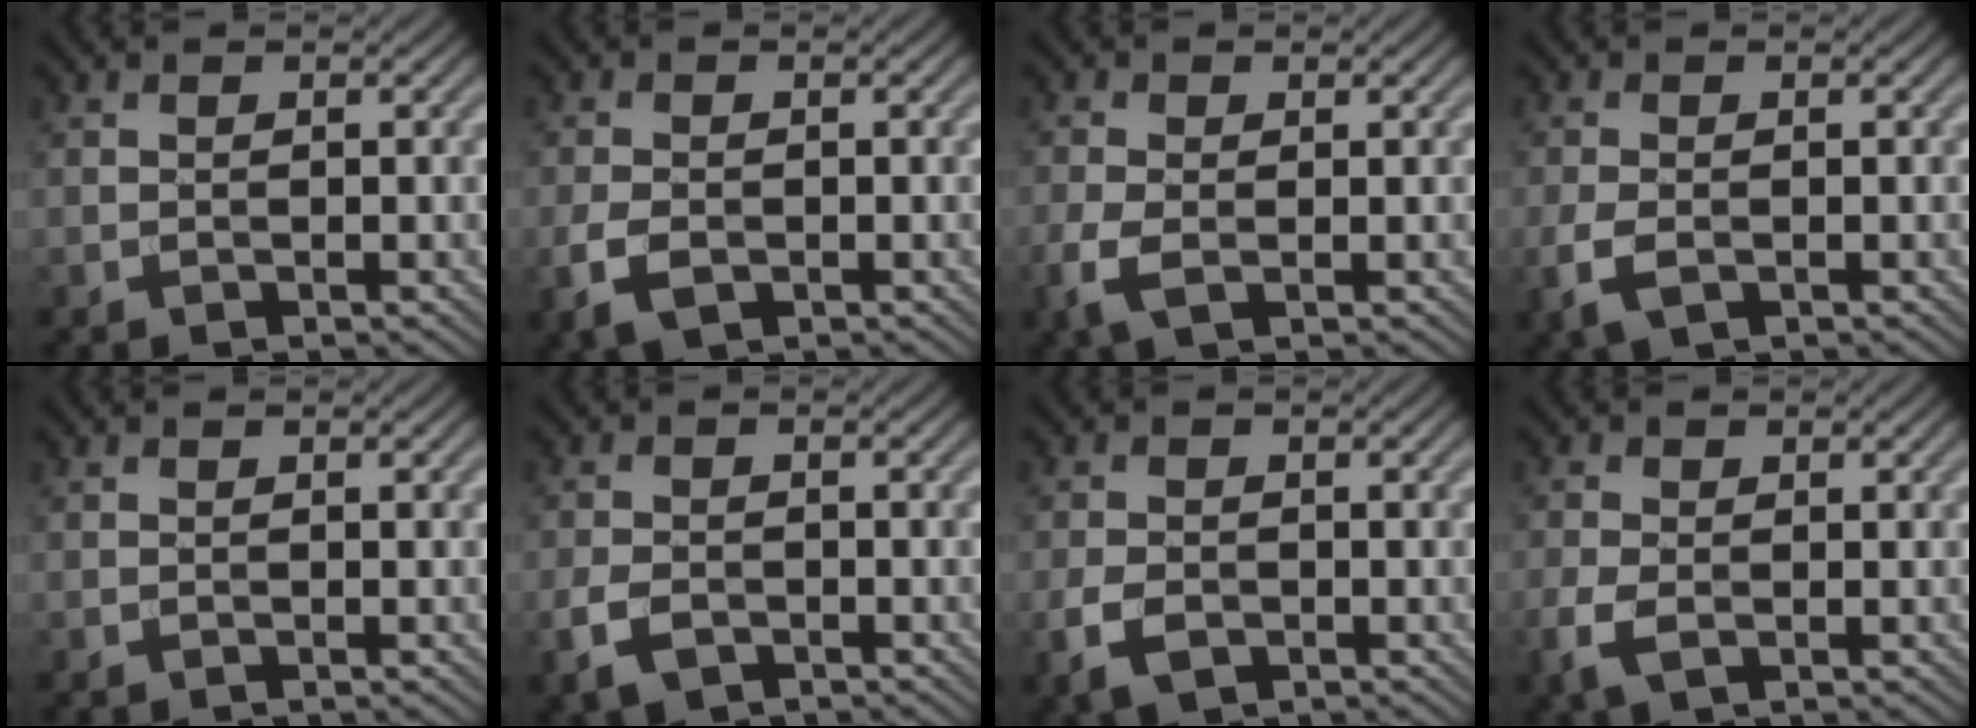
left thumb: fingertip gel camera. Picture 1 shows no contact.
{"total": 3.3, "force": [-1.3, 1.9, 2.4], "torque": [-0.062, -0.008, -0.027]}
{"total": 3.1, "force": [-0.8, 1.7, 2.5], "torque": [-0.074, -0.004, -0.021]}
{"total": 3.1, "force": [-1.1, 1.5, 2.5], "torque": [-0.067, -0.008, -0.023]}
{"total": 0.0}
{"total": 3.3, "force": [-1.9, 1.9, 2.0], "torque": [-0.049, -0.008, -0.042]}
{"total": 3.3, "force": [-1.4, 2.1, 2.1], "torque": [-0.055, -0.008, -0.031]}
{"total": 3.0, "force": [-0.9, 1.9, 2.2], "torque": [-0.068, -0.005, -0.021]}